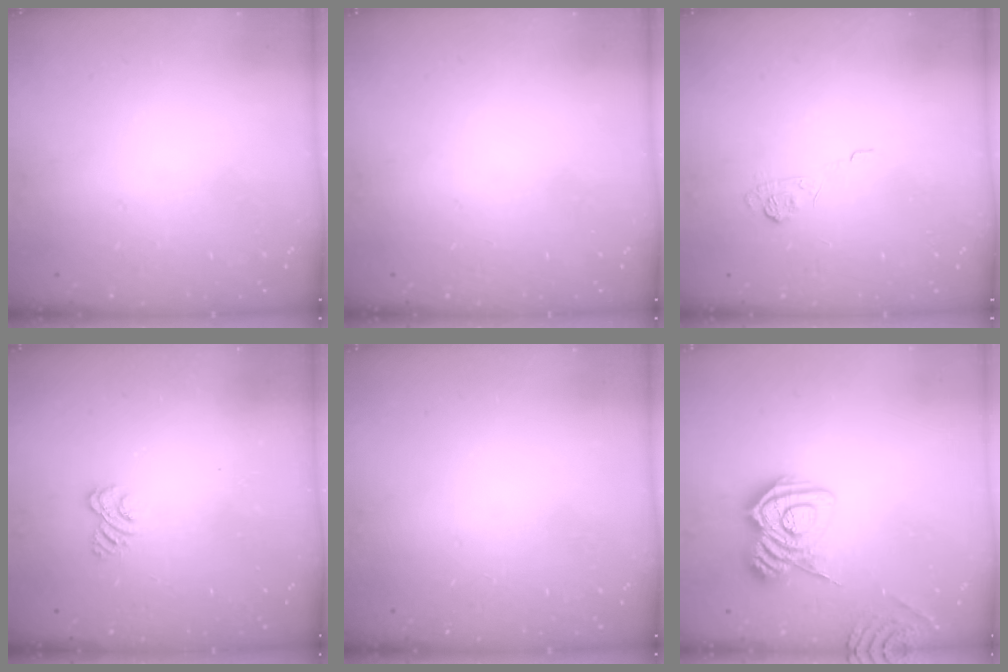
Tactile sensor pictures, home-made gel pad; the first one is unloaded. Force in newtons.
{"total": 0.0}
{"total": 6.2, "press": 6.1, "slide": 1.5}
{"total": 2.9, "press": 2.6, "slide": 1.3}
{"total": 0.0}
{"total": 10.2, "press": 10.1, "slide": 1.4}